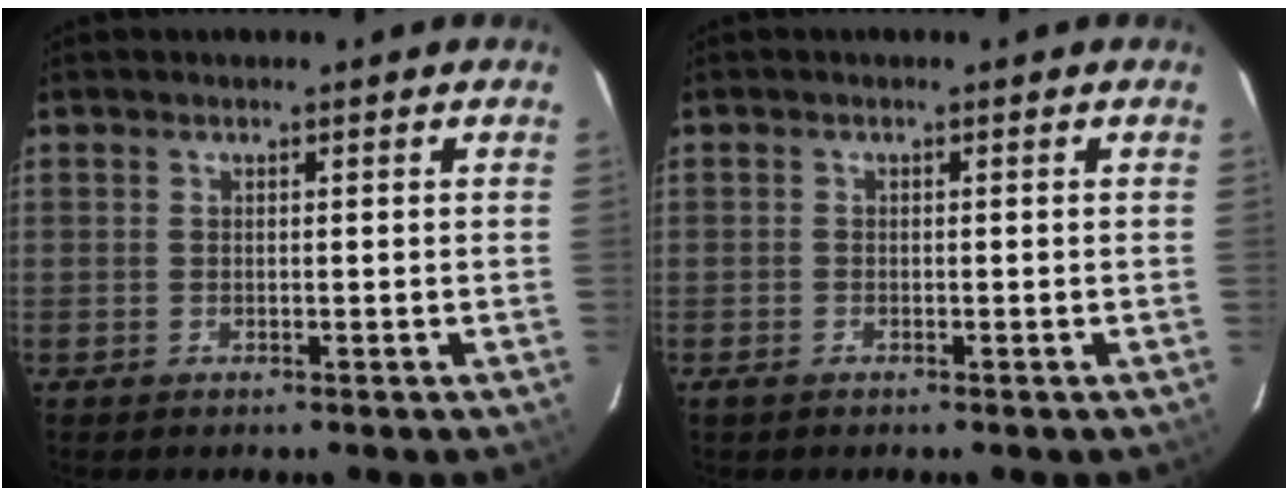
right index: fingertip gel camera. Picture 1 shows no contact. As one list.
[{"total": 1.0, "force": [-0.7, 0.5, 0.3], "torque": [-0.008, -0.002, -0.017]}]